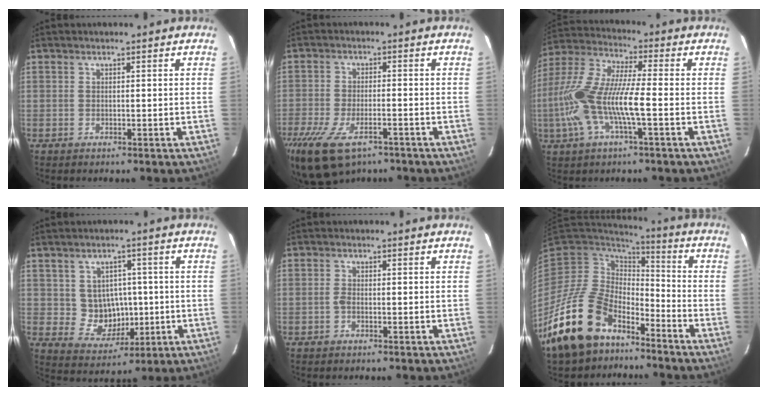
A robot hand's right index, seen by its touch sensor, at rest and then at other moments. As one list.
[{"total": 12.8, "force": [-8.7, 5.2, 7.8], "torque": [-0.183, -0.039, -0.151]}, {"total": 15.3, "force": [-3.2, 2.7, 14.7], "torque": [-0.303, -0.001, -0.063]}, {"total": 7.5, "force": [0.1, 7.1, 2.6], "torque": [-0.055, 0.009, 0.021]}, {"total": 1.0, "force": [-0.4, 0.5, 0.7], "torque": [-0.016, 0.003, -0.010]}, {"total": 18.7, "force": [-12.8, 10.2, 9.0], "torque": [-0.203, -0.008, -0.221]}]